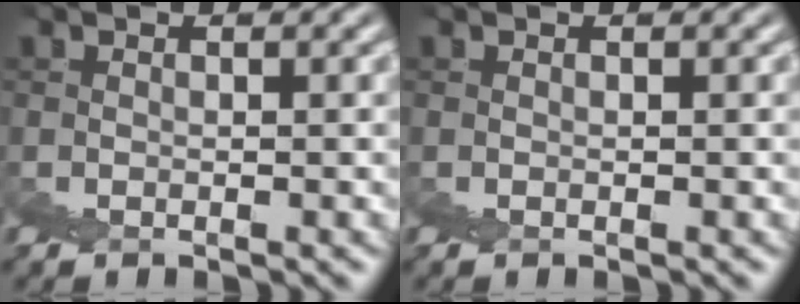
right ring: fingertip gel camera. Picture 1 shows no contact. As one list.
[{"total": 0.0}]